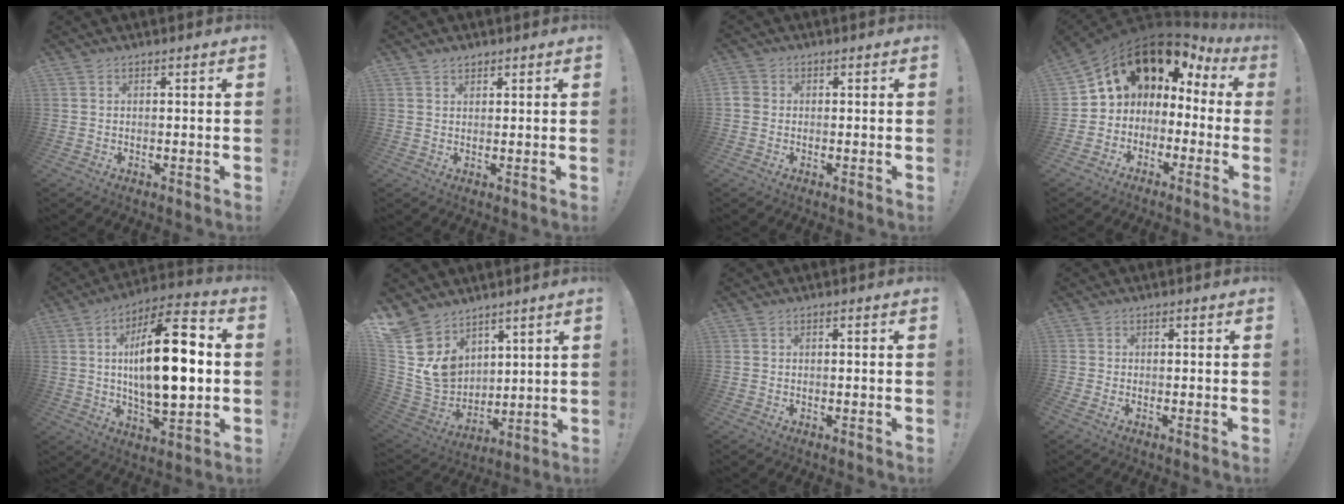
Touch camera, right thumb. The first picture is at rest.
{"total": 1.7, "force": [1.3, 0.9, 0.5], "torque": [0.003, -0.008, 0.023]}
{"total": 2.5, "force": [-0.4, 2.1, 1.3], "torque": [-0.029, 0.006, -0.009]}
{"total": 11.3, "force": [6.0, 7.5, 5.8], "torque": [-0.083, -0.044, 0.107]}
{"total": 21.9, "force": [1.4, 8.4, 20.2], "torque": [-0.334, -0.004, 0.011]}
{"total": 12.8, "force": [6.6, 10.3, 3.6], "torque": [-0.081, -0.062, 0.137]}
{"total": 0.6, "force": [-0.4, 0.0, 0.3], "torque": [-0.005, -0.001, -0.008]}
{"total": 0.9, "force": [-0.2, -0.1, 0.9], "torque": [-0.014, -0.004, -0.004]}